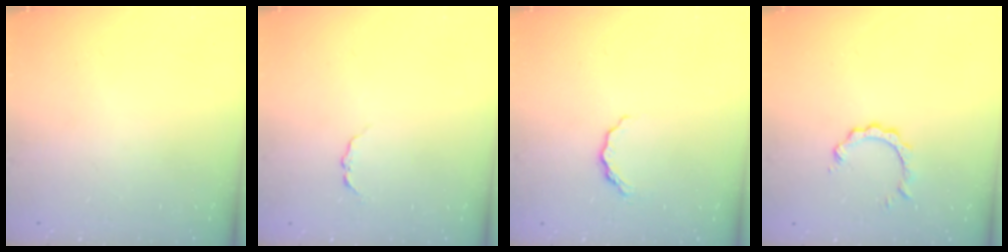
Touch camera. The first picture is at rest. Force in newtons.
{"total": 3.2, "press": 3.1, "slide": 0.4}
{"total": 6.7, "press": 6.7, "slide": 0.6}
{"total": 3.4, "press": 3.3, "slide": 0.4}